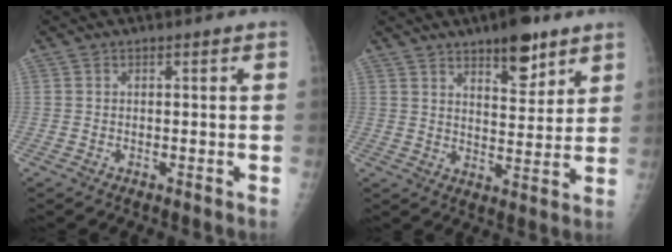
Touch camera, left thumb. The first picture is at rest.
{"total": 10.1, "force": [6.7, 3.8, 6.5], "torque": [-0.074, -0.040, 0.102]}